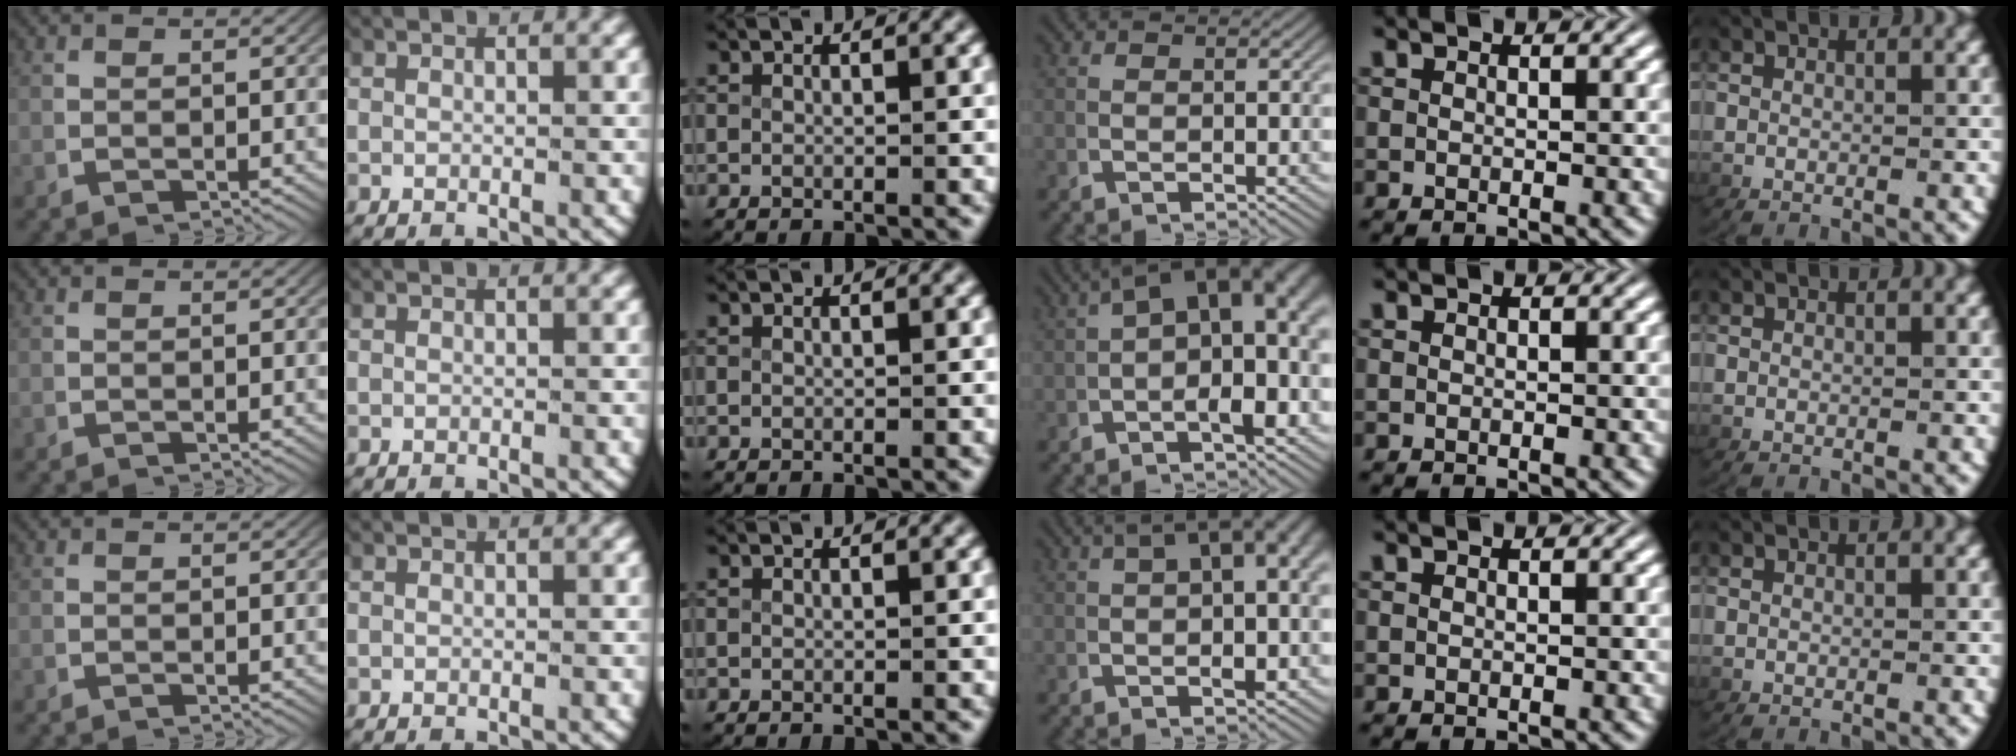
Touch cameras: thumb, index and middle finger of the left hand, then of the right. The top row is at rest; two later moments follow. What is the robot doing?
{"motion": "lift_and_place", "object": "map"}